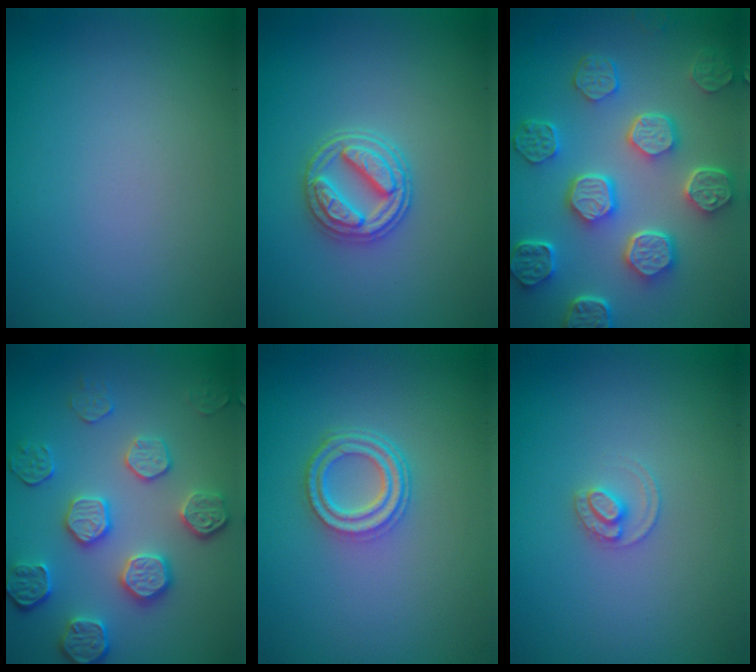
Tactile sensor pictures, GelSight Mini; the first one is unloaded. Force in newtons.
{"total": 3.6, "press": 3.3, "slide": 1.4}
{"total": 7.7, "press": 5.8, "slide": 5.1}
{"total": 5.0, "press": 4.3, "slide": 2.5}
{"total": 3.6, "press": 2.7, "slide": 2.4}
{"total": 1.5, "press": 1.5, "slide": 0.2}